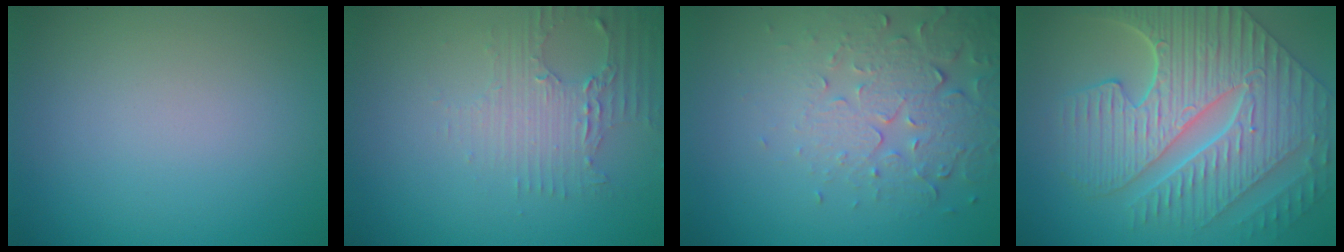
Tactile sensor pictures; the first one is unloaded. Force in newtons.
{"total": 3.0, "press": 2.5, "slide": 1.7}
{"total": 5.2, "press": 3.8, "slide": 3.5}
{"total": 9.7, "press": 7.6, "slide": 6.1}